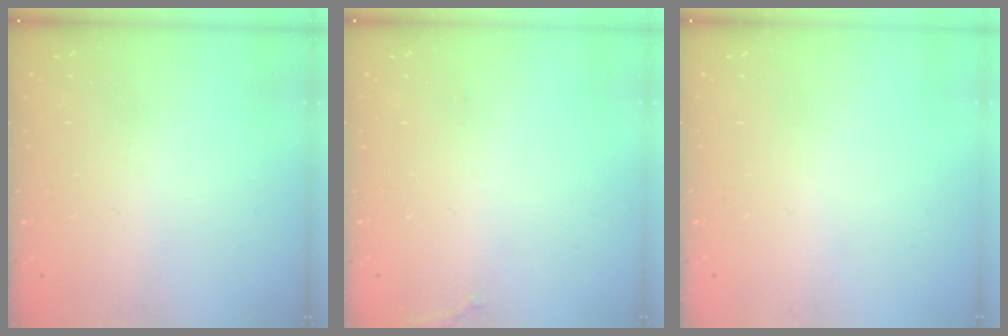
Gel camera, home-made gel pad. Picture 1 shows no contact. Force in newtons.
{"total": 7.9, "press": 5.9, "slide": 5.3}
{"total": 0.0}